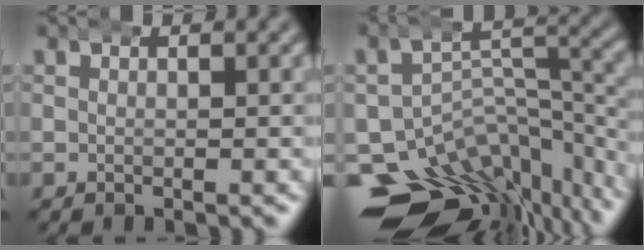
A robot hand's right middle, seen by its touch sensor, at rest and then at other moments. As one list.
[{"total": 18.8, "force": [-10.2, 12.5, 9.7], "torque": [-0.149, -0.062, -0.142]}]